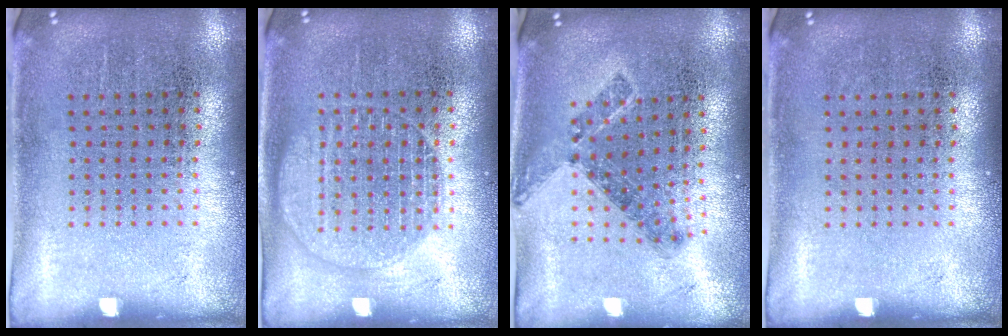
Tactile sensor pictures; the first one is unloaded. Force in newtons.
{"total": 1.4, "press": 1.4, "slide": 0.2}
{"total": 0.8, "press": 0.7, "slide": 0.3}
{"total": 0.0}